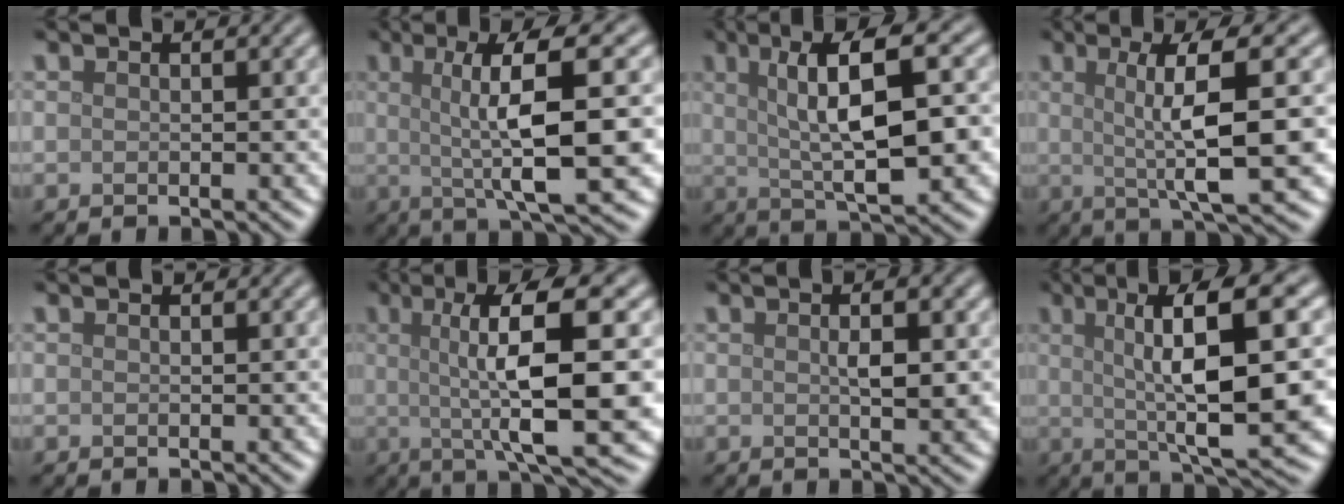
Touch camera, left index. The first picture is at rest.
{"total": 9.8, "force": [0.8, 2.1, 9.5], "torque": [-0.130, 0.005, 0.016]}
{"total": 9.7, "force": [1.7, 2.8, 9.1], "torque": [-0.134, 0.011, 0.027]}
{"total": 8.6, "force": [0.7, 1.7, 8.4], "torque": [-0.119, 0.005, 0.014]}
{"total": 0.0}
{"total": 11.3, "force": [0.9, 2.5, 11.0], "torque": [-0.151, 0.008, 0.015]}
{"total": 2.9, "force": [0.4, 0.8, 2.8], "torque": [-0.048, -0.001, 0.007]}
{"total": 11.7, "force": [1.7, 2.6, 11.3], "torque": [-0.155, 0.012, 0.029]}